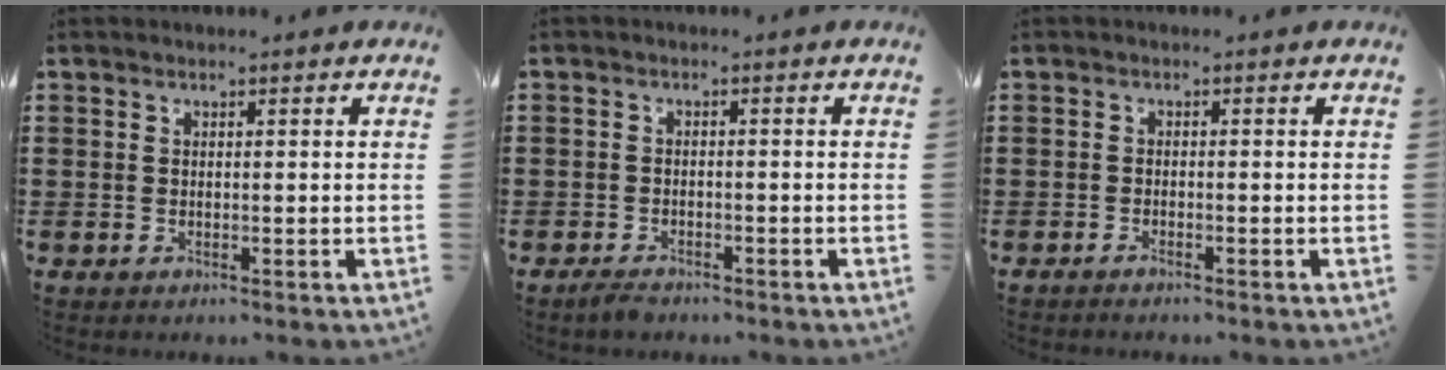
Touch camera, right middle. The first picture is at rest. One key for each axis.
{"total": 1.7, "fx": -1.6, "fy": 0.7, "fz": 0.2, "tx": -0.008, "ty": 0.004, "tz": -0.033}
{"total": 0.9, "fx": -0.8, "fy": 0.0, "fz": 0.3, "tx": -0.007, "ty": -0.002, "tz": -0.016}